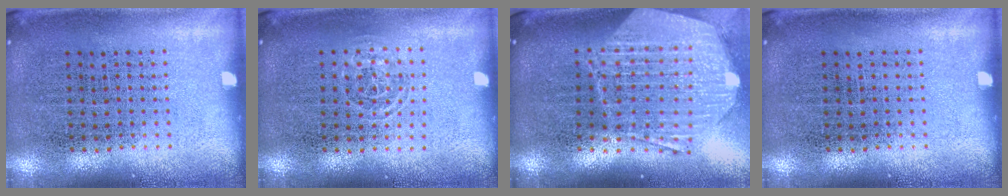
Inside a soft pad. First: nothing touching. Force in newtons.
{"total": 0.7, "press": 0.5, "slide": 0.6}
{"total": 2.9, "press": 2.3, "slide": 1.8}
{"total": 0.0}